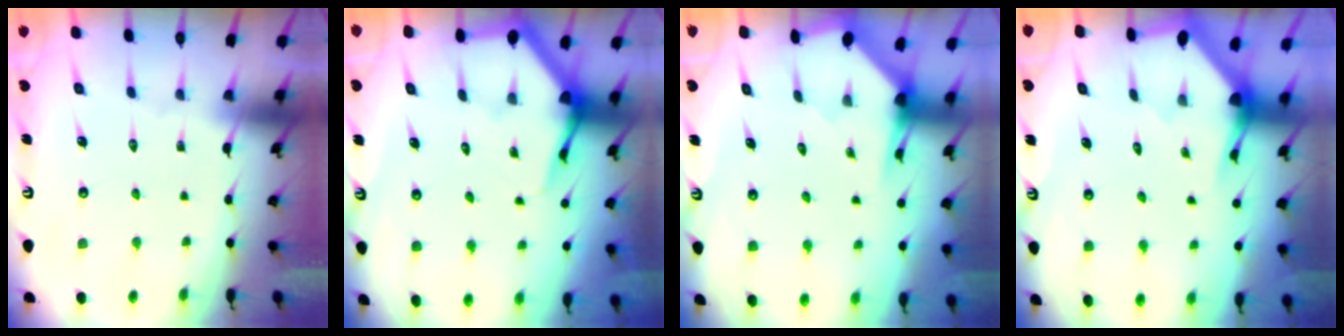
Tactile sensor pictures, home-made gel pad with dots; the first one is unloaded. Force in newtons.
{"total": 4.7, "press": 4.7, "slide": 0.6}
{"total": 3.2, "press": 3.2, "slide": 0.1}
{"total": 2.9, "press": 2.9, "slide": 0.2}